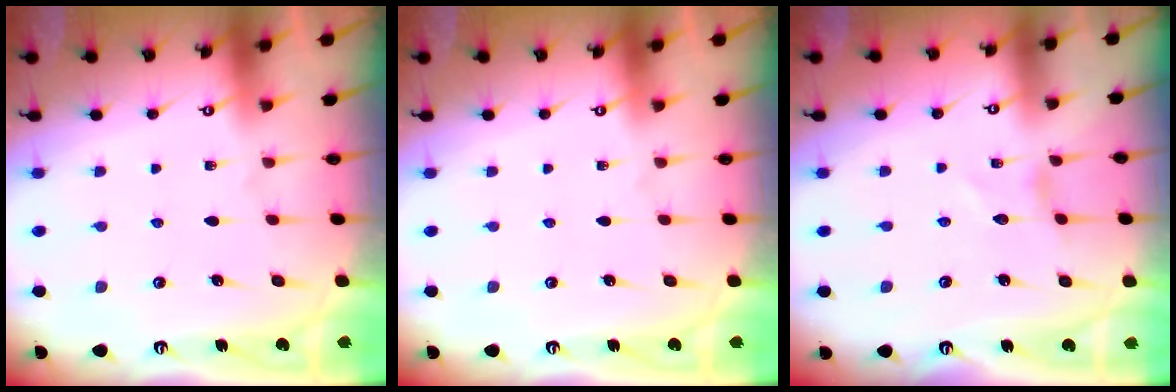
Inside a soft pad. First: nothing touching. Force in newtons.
{"total": 0.0}
{"total": 0.0}